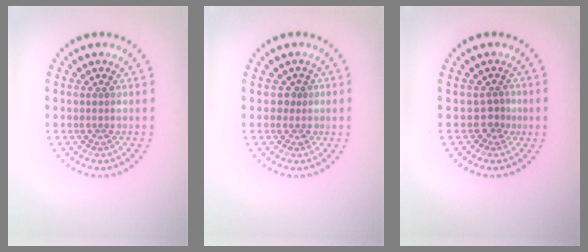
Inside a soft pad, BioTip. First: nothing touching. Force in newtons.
{"total": 1.1, "press": 0.8, "slide": 0.6}
{"total": 1.4, "press": 0.9, "slide": 1.1}